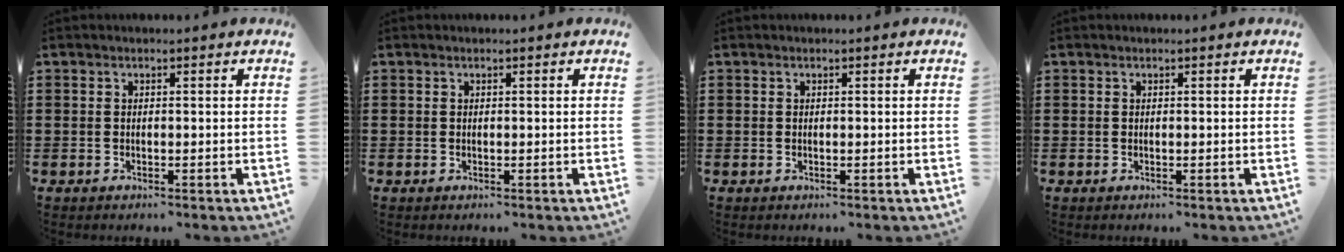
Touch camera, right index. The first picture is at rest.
{"total": 0.0}
{"total": 0.0}
{"total": 0.0}